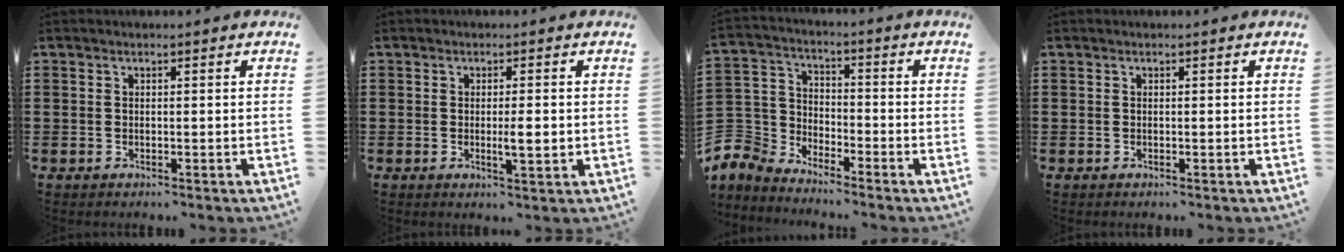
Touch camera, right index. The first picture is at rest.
{"total": 3.3, "force": [-0.3, 0.5, 3.3], "torque": [-0.056, -0.004, -0.006]}
{"total": 5.5, "force": [-4.8, 2.6, 0.0], "torque": [-0.053, -0.008, -0.112]}
{"total": 0.0}